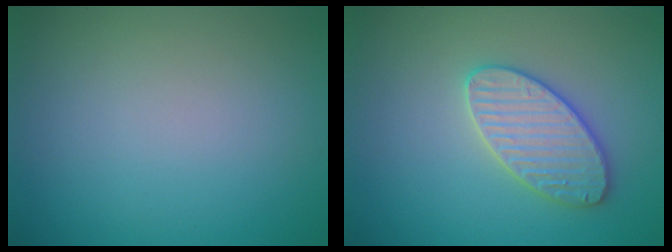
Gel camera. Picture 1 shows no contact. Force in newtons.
{"total": 3.6, "press": 3.6, "slide": 0.1}